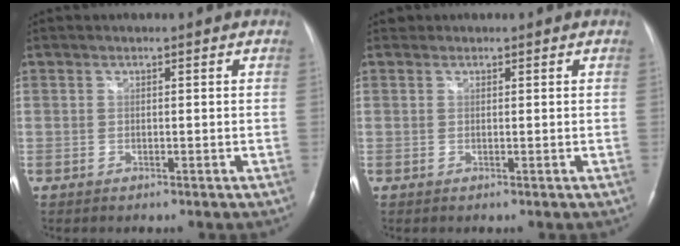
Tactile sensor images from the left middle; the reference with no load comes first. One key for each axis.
{"total": 0.7, "fx": 0.5, "fy": 0.5, "fz": 0.0, "tx": -0.001, "ty": 0.001, "tz": 0.006}